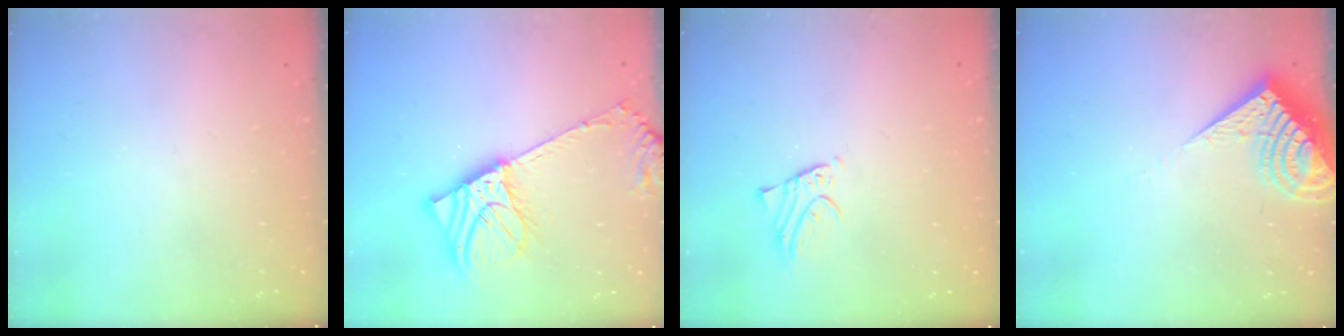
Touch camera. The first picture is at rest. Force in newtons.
{"total": 9.5, "press": 9.4, "slide": 1.6}
{"total": 2.3, "press": 2.3, "slide": 0.1}
{"total": 11.3, "press": 11.2, "slide": 1.2}